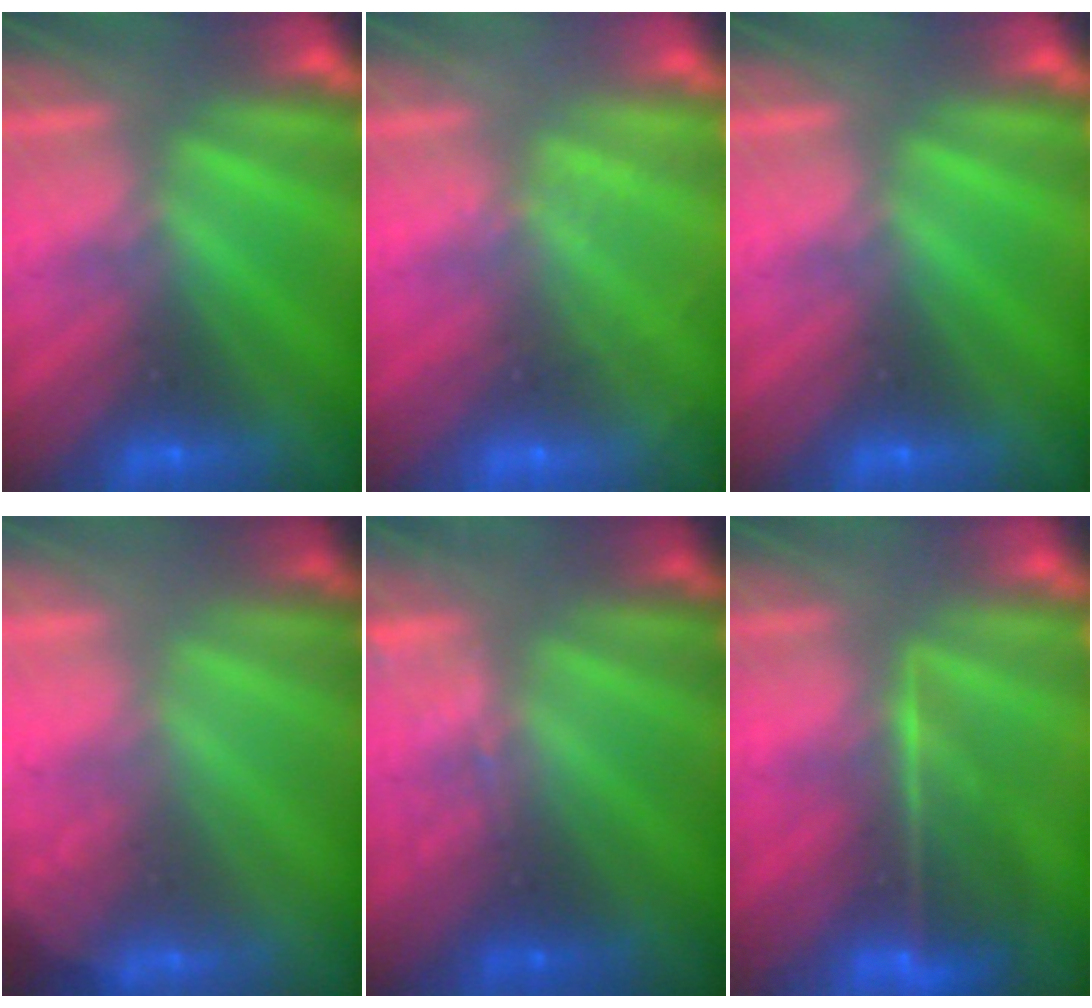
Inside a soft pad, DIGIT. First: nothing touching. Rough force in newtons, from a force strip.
{"total": 1.8}
{"total": 0.0}
{"total": 1.9}
{"total": 1.3}
{"total": 7.3}